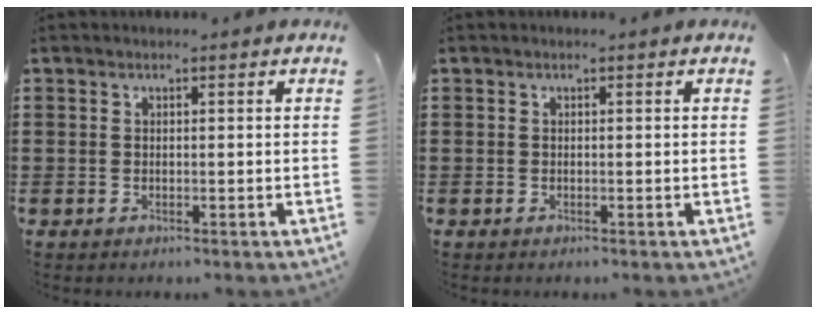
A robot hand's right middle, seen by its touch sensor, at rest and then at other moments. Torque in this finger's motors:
{"motor_torque": [-1.11, -0.14, 0.07, -0.01]}